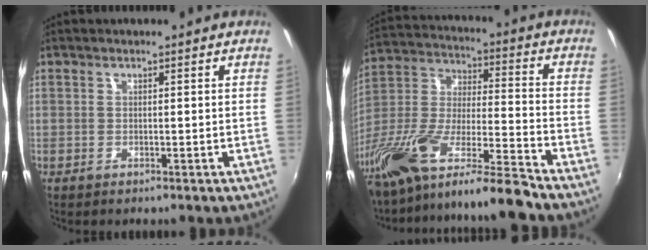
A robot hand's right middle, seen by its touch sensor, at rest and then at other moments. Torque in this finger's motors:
{"motor_torque": [0.53, -1.17, 0.34, 0.21]}